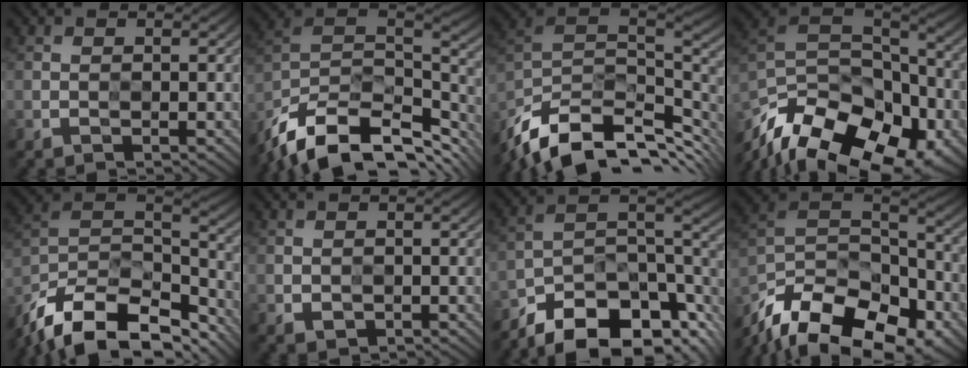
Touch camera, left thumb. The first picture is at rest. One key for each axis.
{"total": 16.4, "fx": -11.1, "fy": 7.3, "fz": 9.6, "tx": -0.240, "ty": -0.029, "tz": -0.180}
{"total": 15.0, "fx": -8.8, "fy": 6.5, "fz": 10.2, "tx": -0.241, "ty": -0.020, "tz": -0.153}
{"total": 19.7, "fx": -13.3, "fy": 9.7, "fz": 10.9, "tx": -0.230, "ty": -0.027, "tz": -0.195}
{"total": 17.0, "fx": -12.7, "fy": 7.1, "fz": 8.7, "tx": -0.230, "ty": -0.025, "tz": -0.201}
{"total": 1.0, "fx": -0.3, "fy": 0.8, "fz": 0.5, "tx": -0.009, "ty": -0.006, "tz": -0.003}
{"total": 15.5, "fx": -10.8, "fy": 5.8, "fz": 9.5, "tx": -0.188, "ty": -0.012, "tz": -0.173}
{"total": 18.7, "fx": -13.8, "fy": 8.0, "fz": 9.7, "tx": -0.217, "ty": -0.041, "tz": -0.215}